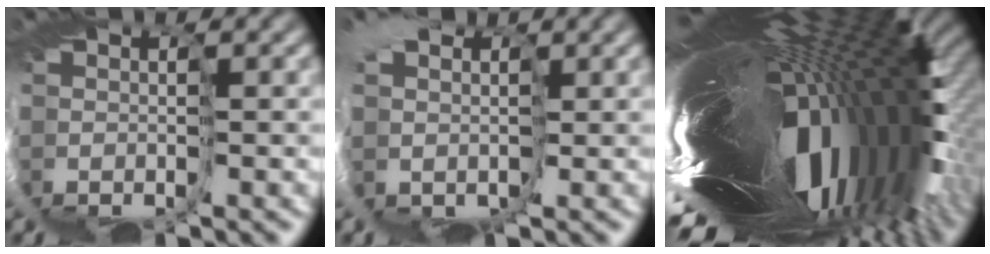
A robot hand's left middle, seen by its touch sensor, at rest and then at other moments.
{"total": 4.8, "force": [1.6, 4.0, 2.3], "torque": [-0.044, -0.014, 0.017]}
{"total": 16.4, "force": [-0.4, 4.4, 15.7], "torque": [-0.258, -0.012, -0.037]}